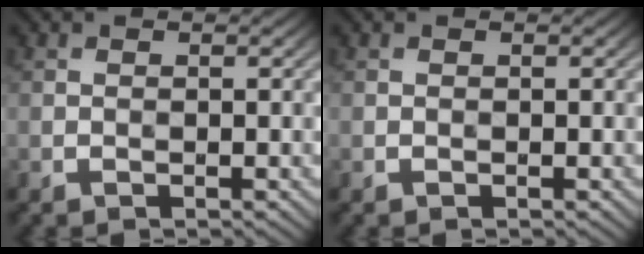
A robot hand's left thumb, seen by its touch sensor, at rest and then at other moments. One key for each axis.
{"total": 0.0}